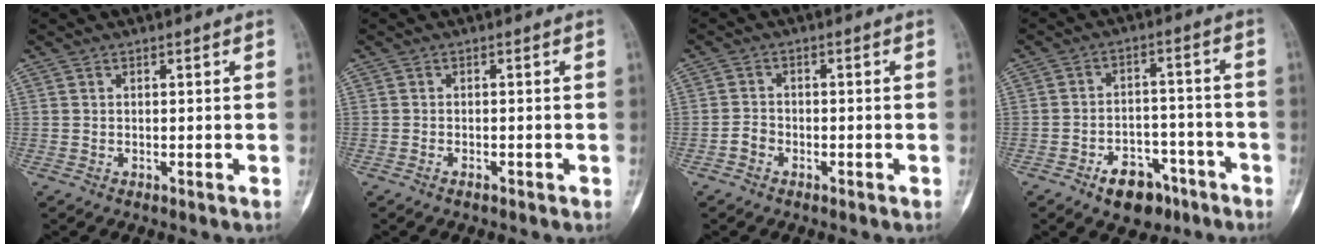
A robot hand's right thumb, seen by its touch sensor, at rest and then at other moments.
{"total": 1.0, "force": [-0.8, 0.5, 0.4], "torque": [-0.008, 0.004, -0.016]}
{"total": 2.5, "force": [-1.3, 1.9, 0.9], "torque": [-0.007, 0.012, -0.029]}
{"total": 10.0, "force": [-6.2, 6.2, 4.9], "torque": [-0.041, 0.049, -0.089]}